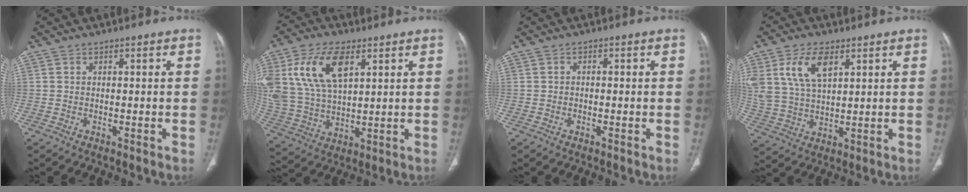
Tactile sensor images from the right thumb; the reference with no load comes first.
{"total": 17.7, "force": [6.7, 9.6, 13.2], "torque": [-0.259, -0.011, 0.135]}
{"total": 0.7, "force": [-0.1, 0.5, 0.4], "torque": [-0.004, 0.002, -0.005]}
{"total": 11.8, "force": [5.2, 6.2, 8.5], "torque": [-0.170, -0.010, 0.110]}